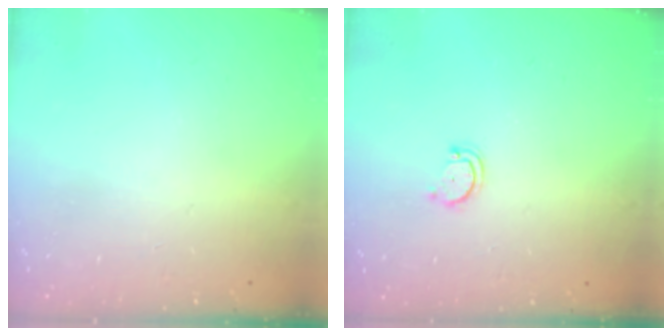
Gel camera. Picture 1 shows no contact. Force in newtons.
{"total": 2.8, "press": 2.8, "slide": 0.3}